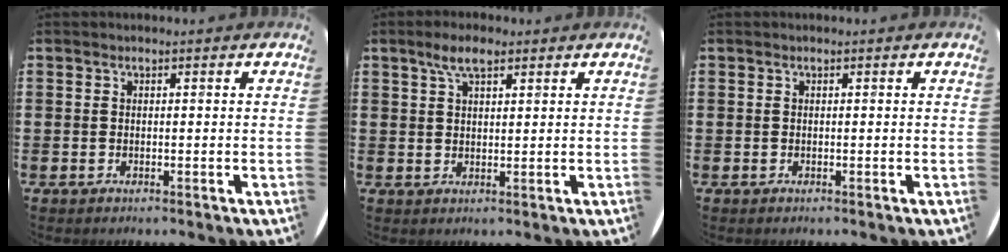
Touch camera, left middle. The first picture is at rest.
{"total": 4.3, "force": [2.9, 1.5, 2.9], "torque": [-0.054, 0.004, 0.049]}
{"total": 0.0}